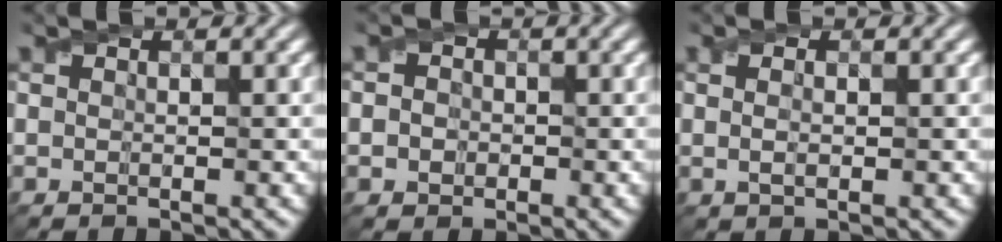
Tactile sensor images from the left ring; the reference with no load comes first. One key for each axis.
{"total": 2.3, "fx": 0.1, "fy": 2.0, "fz": 1.0, "tx": 0.002, "ty": 0.010, "tz": -0.015}
{"total": 1.5, "fx": 0.2, "fy": 0.6, "fz": 1.3, "tx": -0.021, "ty": -0.004, "tz": 0.009}